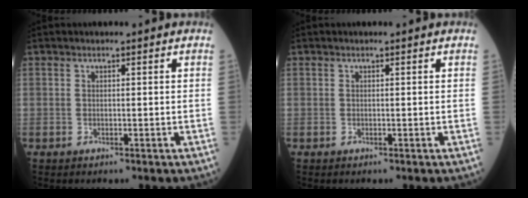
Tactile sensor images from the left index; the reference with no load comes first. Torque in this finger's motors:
{"motor_torque": [0.00, 0.00, 0.00, 0.01]}